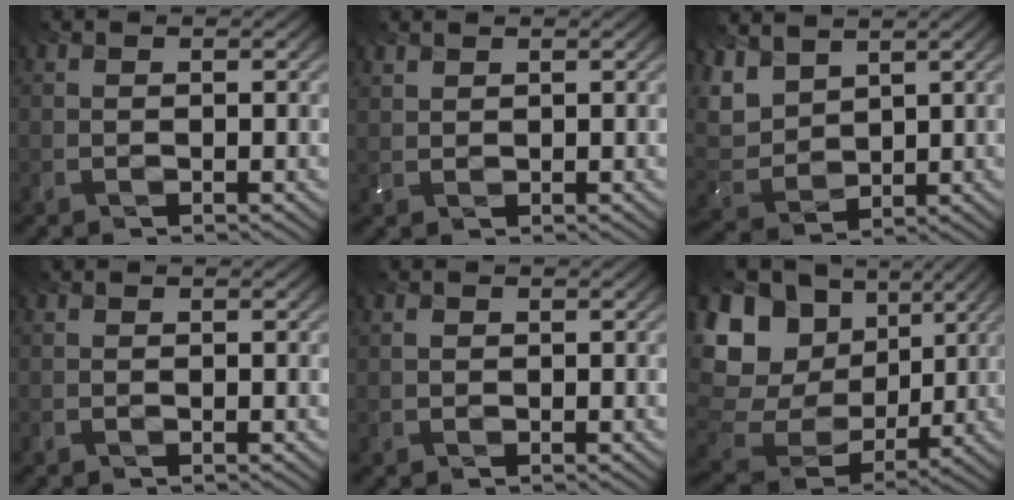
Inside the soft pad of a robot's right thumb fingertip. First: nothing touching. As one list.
[{"total": 1.0, "force": [0.9, 0.4, 0.2], "torque": [-0.005, 0.003, 0.023]}, {"total": 6.4, "force": [3.9, 3.8, 3.4], "torque": [-0.115, 0.016, 0.072]}, {"total": 0.0}, {"total": 0.0}, {"total": 18.9, "force": [4.9, 14.9, 10.4], "torque": [-0.291, 0.027, 0.117]}]